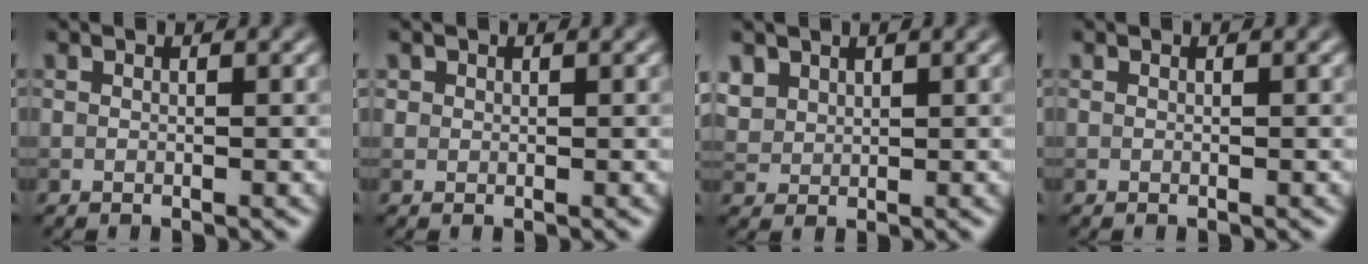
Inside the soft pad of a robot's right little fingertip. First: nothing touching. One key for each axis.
{"total": 0.6, "fx": 0.2, "fy": 0.6, "fz": 0.0, "tx": 0.006, "ty": -0.003, "tz": 0.005}
{"total": 2.2, "fx": 1.3, "fy": 1.6, "fz": 0.6, "tx": -0.024, "ty": -0.006, "tz": 0.039}
{"total": 0.0}